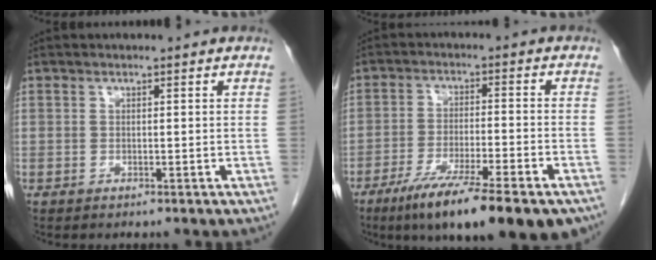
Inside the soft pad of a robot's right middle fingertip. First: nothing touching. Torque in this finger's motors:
{"motor_torque": [1.10, -1.04, 0.23, 0.12]}